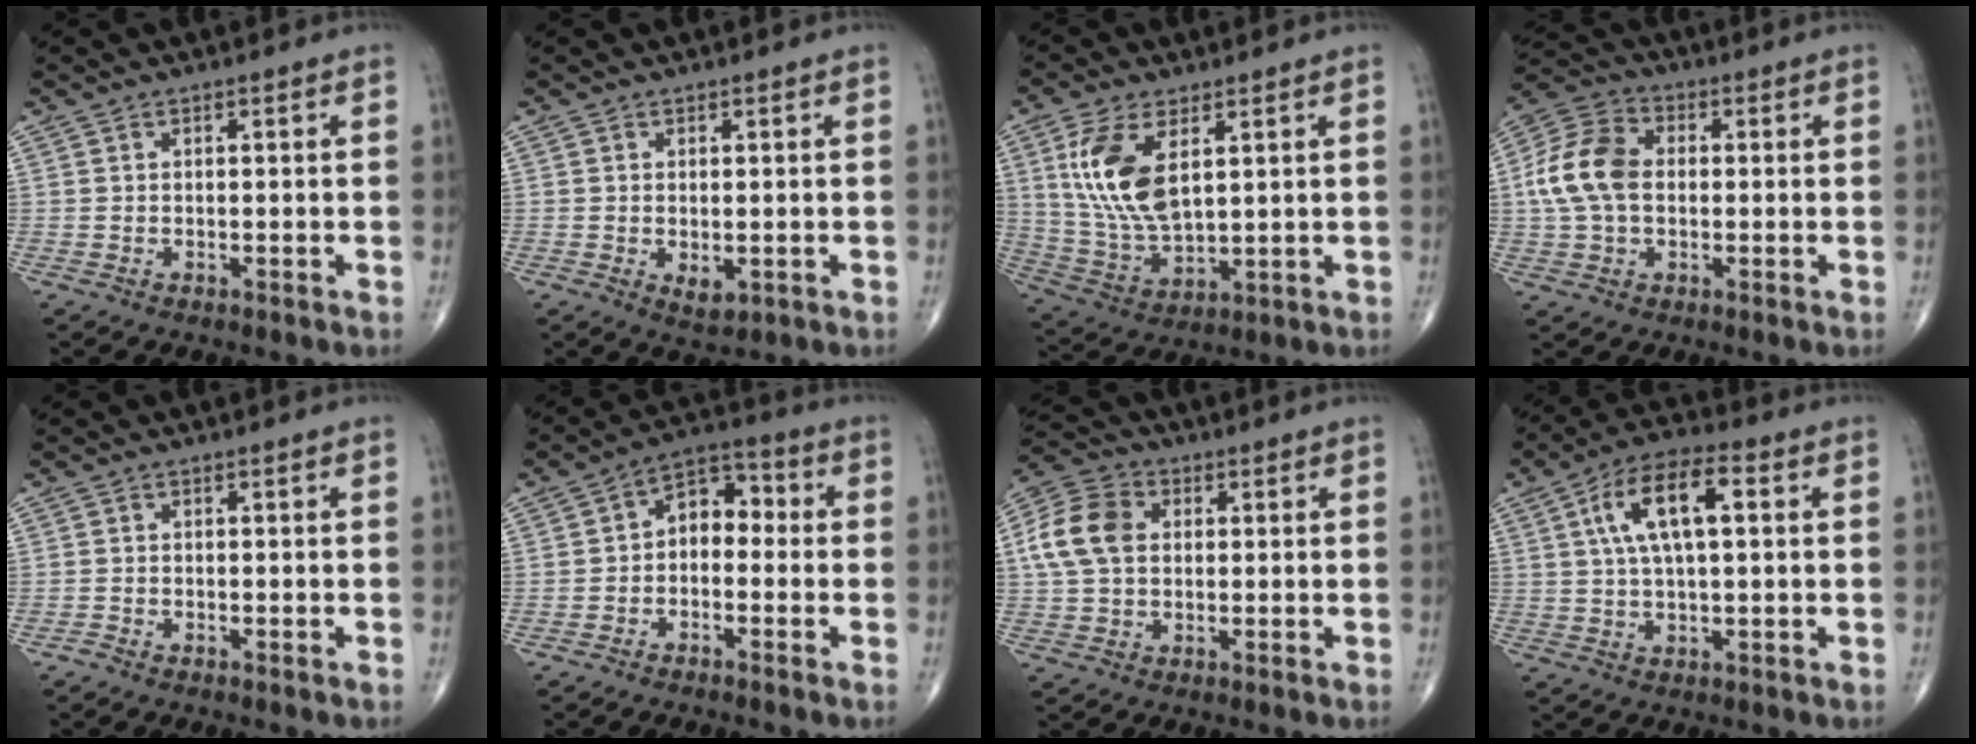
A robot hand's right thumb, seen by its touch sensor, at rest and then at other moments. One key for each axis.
{"total": 2.8, "fx": -0.5, "fy": 1.6, "fz": 2.3, "tx": -0.033, "ty": -0.007, "tz": -0.001}
{"total": 13.8, "fx": 4.4, "fy": 6.9, "fz": 11.2, "tx": -0.226, "ty": -0.017, "tz": 0.096}
{"total": 12.0, "fx": 0.4, "fy": 8.2, "fz": 8.7, "tx": -0.172, "ty": 0.027, "tz": 0.000}
{"total": 0.6, "fx": -0.5, "fy": 0.1, "fz": 0.2, "tx": -0.008, "ty": -0.002, "tz": -0.016}
{"total": 7.2, "fx": -0.7, "fy": 5.0, "fz": 5.1, "tx": -0.050, "ty": 0.037, "tz": -0.031}
{"total": 10.8, "fx": 1.6, "fy": 7.9, "fz": 7.2, "tx": -0.138, "ty": 0.019, "tz": 0.023}
{"total": 12.2, "fx": 2.9, "fy": 5.0, "fz": 10.7, "tx": -0.190, "ty": 0.020, "tz": 0.047}